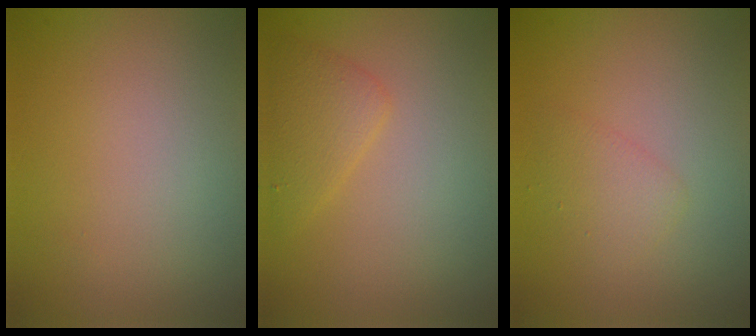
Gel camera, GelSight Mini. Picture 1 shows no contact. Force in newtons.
{"total": 2.0, "press": 2.0, "slide": 0.1}
{"total": 1.7, "press": 1.7, "slide": 0.1}